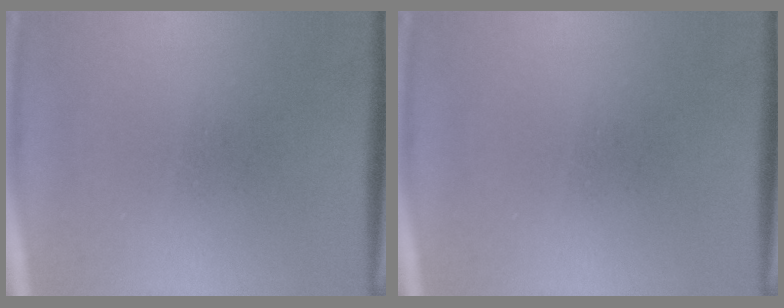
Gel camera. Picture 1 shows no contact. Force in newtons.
{"total": 0.0}